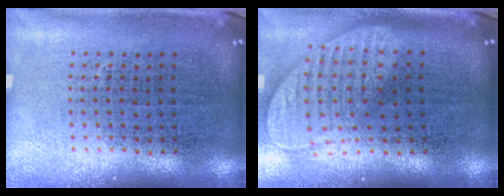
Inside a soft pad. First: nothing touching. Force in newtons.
{"total": 2.0, "press": 1.6, "slide": 1.2}